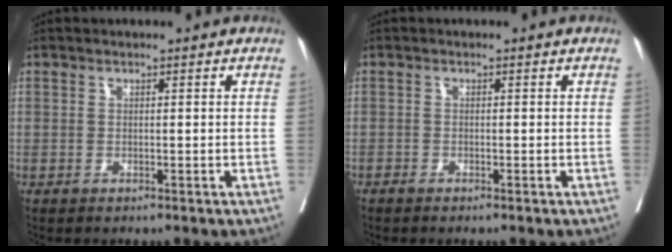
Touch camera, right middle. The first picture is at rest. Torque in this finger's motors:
{"motor_torque": [-0.14, 0.00, -0.04, -0.01]}